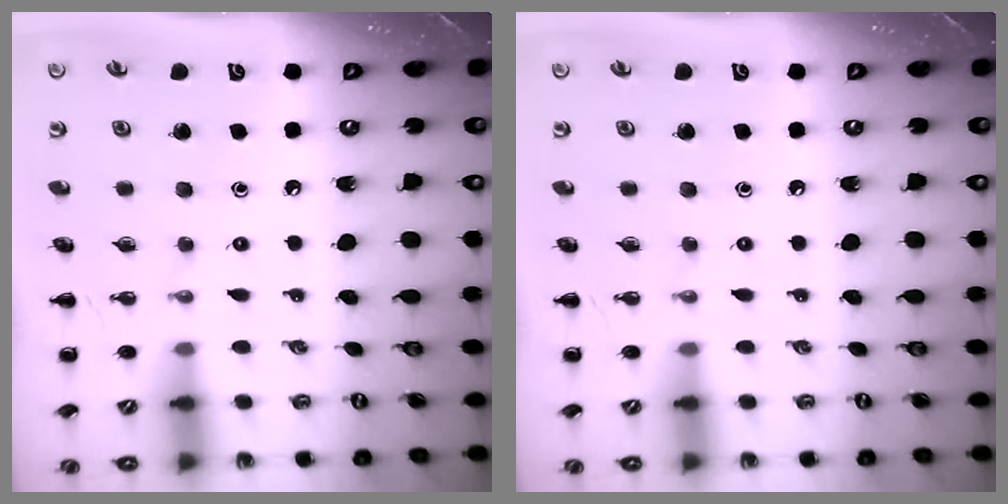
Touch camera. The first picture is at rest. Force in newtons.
{"total": 0.0}